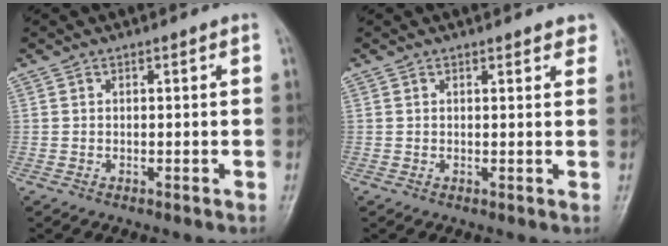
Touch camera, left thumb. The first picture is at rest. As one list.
[{"total": 2.6, "force": [2.1, 1.0, 1.2], "torque": [0.006, -0.003, 0.018]}]